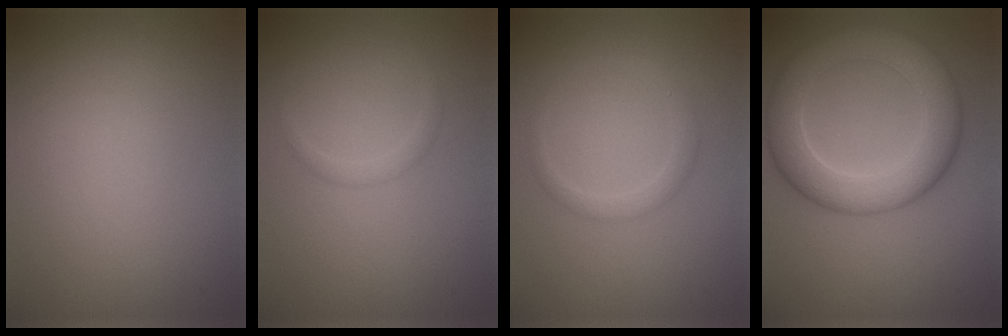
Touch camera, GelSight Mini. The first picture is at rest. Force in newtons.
{"total": 0.9, "press": 0.9, "slide": 0.1}
{"total": 1.5, "press": 1.5, "slide": 0.1}
{"total": 7.5, "press": 7.5, "slide": 0.4}